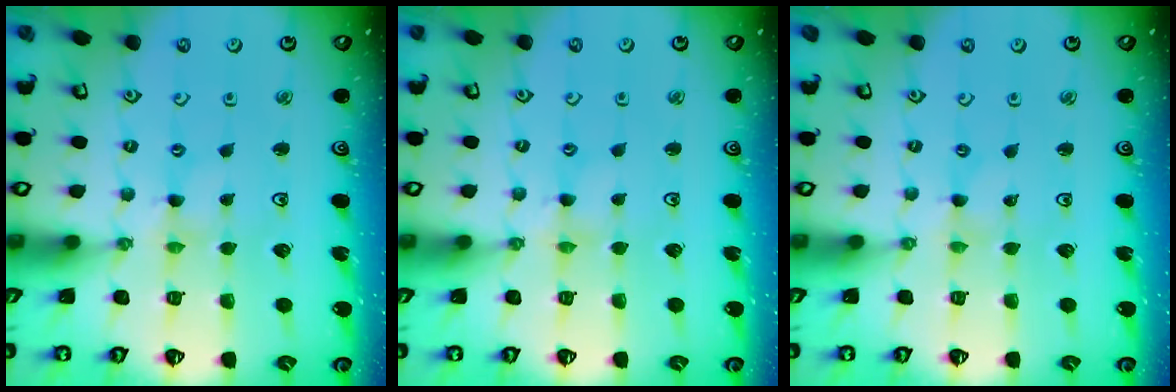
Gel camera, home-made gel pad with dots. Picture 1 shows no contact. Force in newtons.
{"total": 2.3, "press": 2.3, "slide": 0.3}
{"total": 0.0}